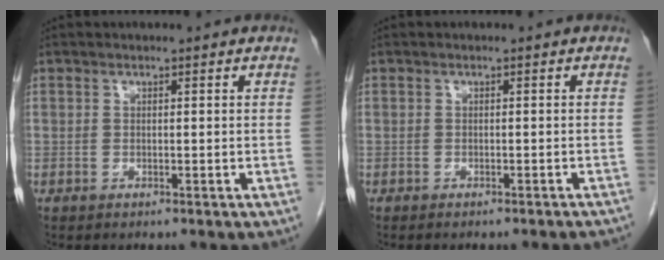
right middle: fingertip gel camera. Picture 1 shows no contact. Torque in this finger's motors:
{"motor_torque": [0.22, -0.20, 0.02, 0.01]}